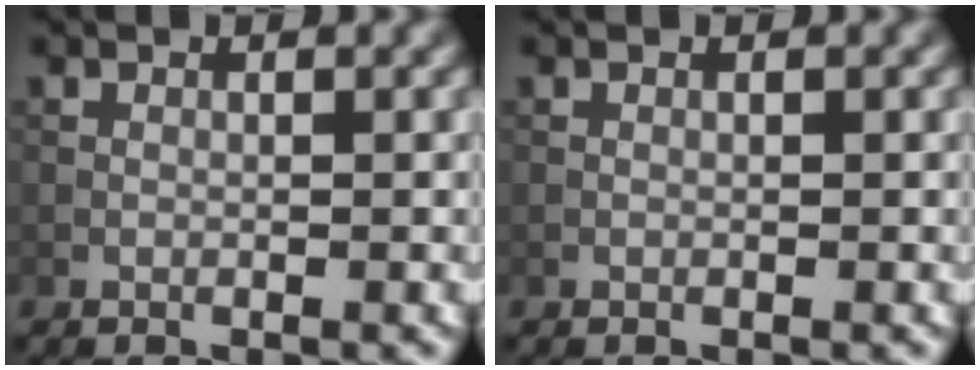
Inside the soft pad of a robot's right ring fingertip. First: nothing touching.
{"total": 0.0}